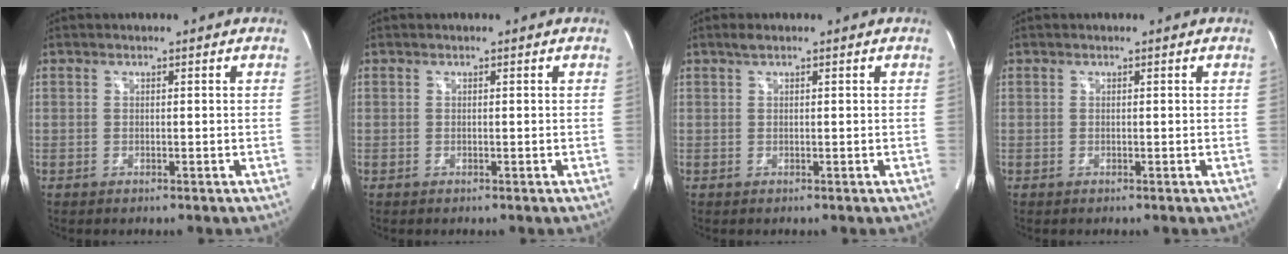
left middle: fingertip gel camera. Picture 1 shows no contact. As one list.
[{"total": 0.0}, {"total": 1.1, "force": [0.8, 0.1, 0.7], "torque": [-0.020, 0.006, 0.017]}, {"total": 0.0}]